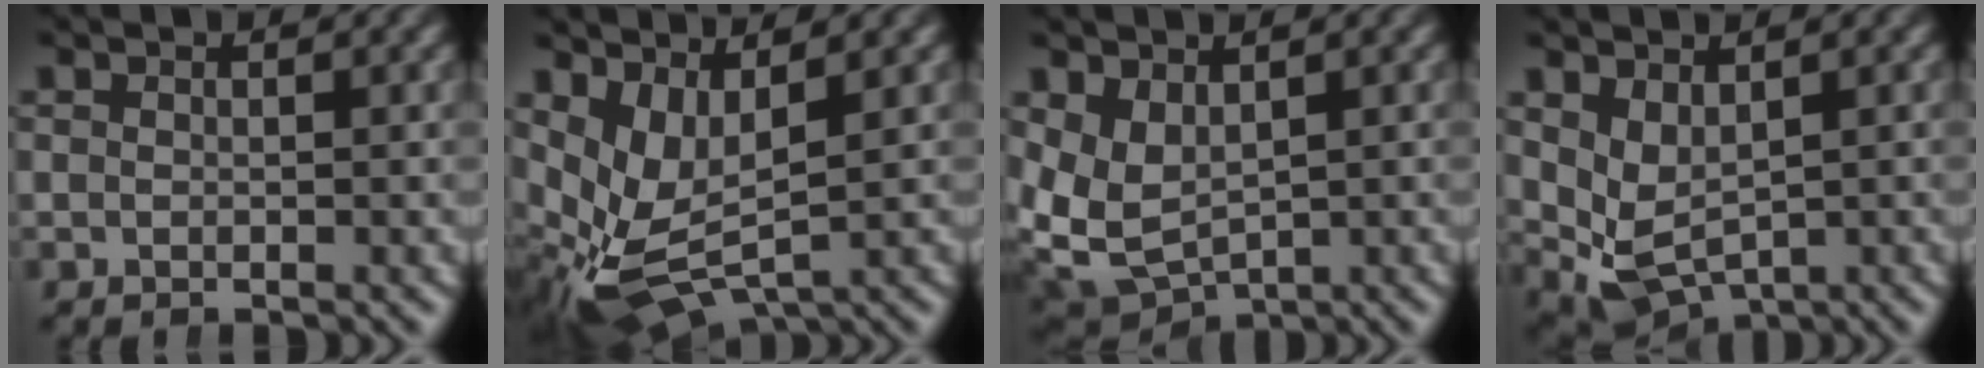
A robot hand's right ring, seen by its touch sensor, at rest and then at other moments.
{"total": 7.7, "force": [-1.0, 5.6, 5.3], "torque": [-0.140, -0.047, 0.000]}
{"total": 8.9, "force": [-0.7, 7.8, 4.3], "torque": [-0.145, -0.055, 0.009]}
{"total": 5.8, "force": [-0.4, 4.6, 3.5], "torque": [-0.097, -0.044, 0.017]}